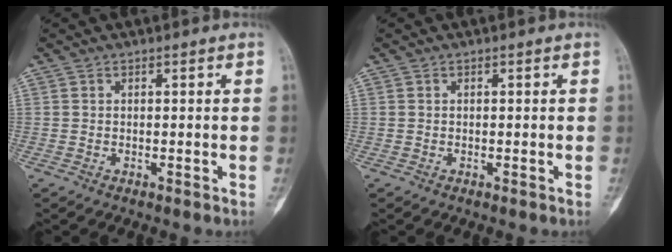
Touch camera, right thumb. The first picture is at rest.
{"total": 0.0}